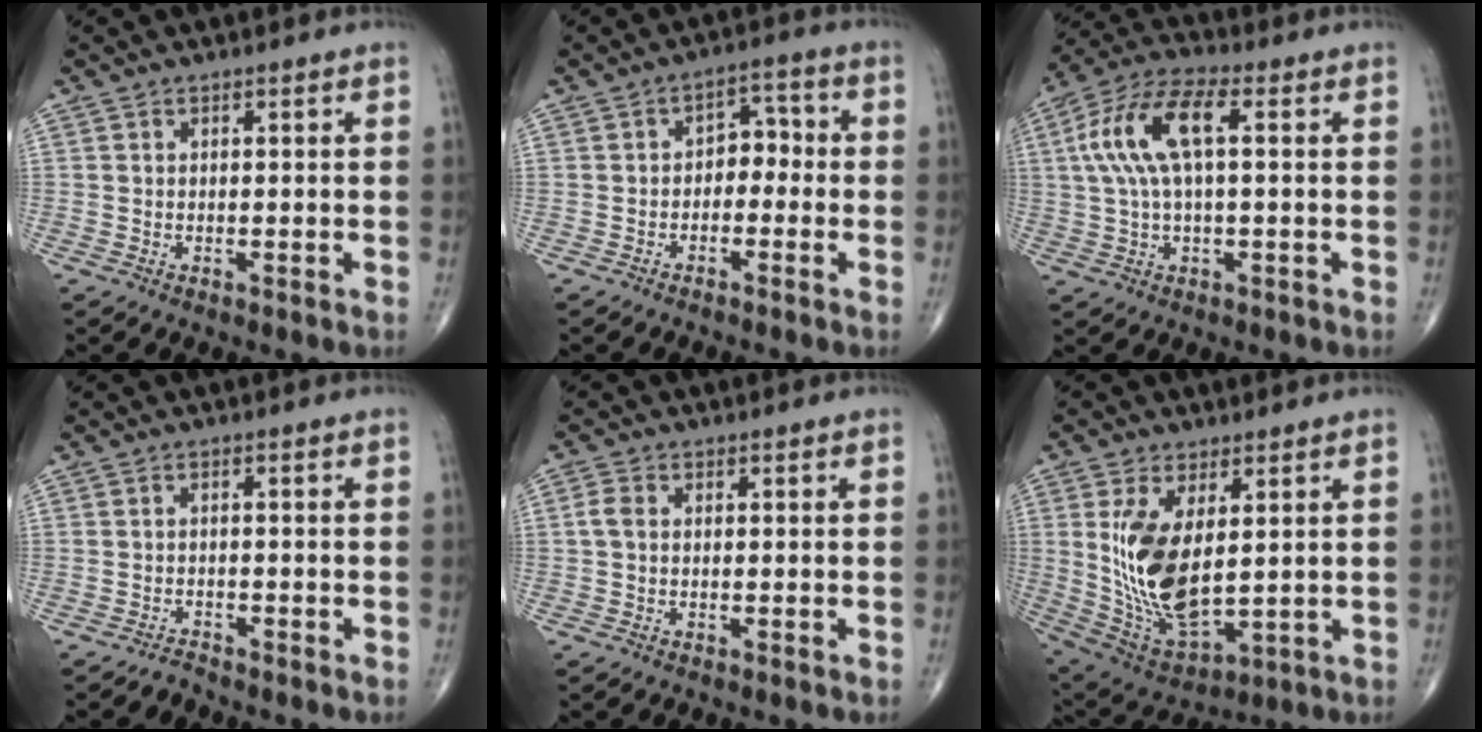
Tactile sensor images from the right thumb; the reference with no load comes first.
{"total": 4.8, "force": [-1.2, 3.4, 3.2], "torque": [-0.021, 0.030, -0.032]}
{"total": 12.6, "force": [2.3, 5.1, 11.3], "torque": [-0.246, 0.037, 0.041]}
{"total": 1.3, "force": [-1.3, 0.1, -0.2], "torque": [0.004, 0.002, -0.025]}
{"total": 2.3, "force": [0.0, 1.6, 1.6], "torque": [-0.034, 0.005, -0.003]}
{"total": 15.1, "force": [2.4, 7.6, 12.9], "torque": [-0.242, -0.019, 0.067]}